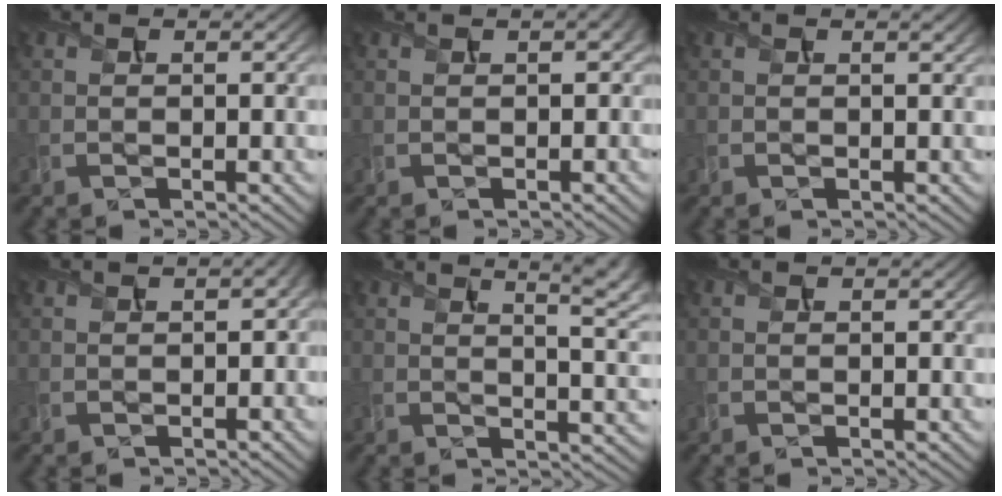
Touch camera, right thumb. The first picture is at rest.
{"total": 2.0, "force": [0.6, 0.9, 1.7], "torque": [-0.025, 0.003, 0.009]}
{"total": 1.1, "force": [0.6, 0.2, 0.8], "torque": [-0.014, 0.003, 0.009]}
{"total": 1.8, "force": [0.1, 0.9, 1.5], "torque": [-0.030, -0.001, 0.003]}
{"total": 11.3, "force": [5.6, 3.8, 9.0], "torque": [-0.112, 0.035, 0.067]}
{"total": 0.0}